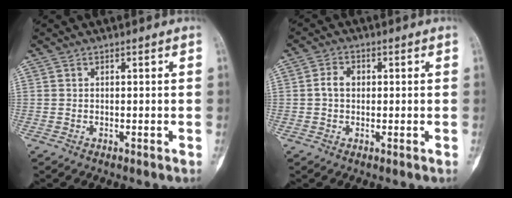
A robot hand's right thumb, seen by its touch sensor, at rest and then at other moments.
{"total": 3.1, "force": [0.1, 2.3, 2.0], "torque": [-0.037, 0.011, -0.001]}